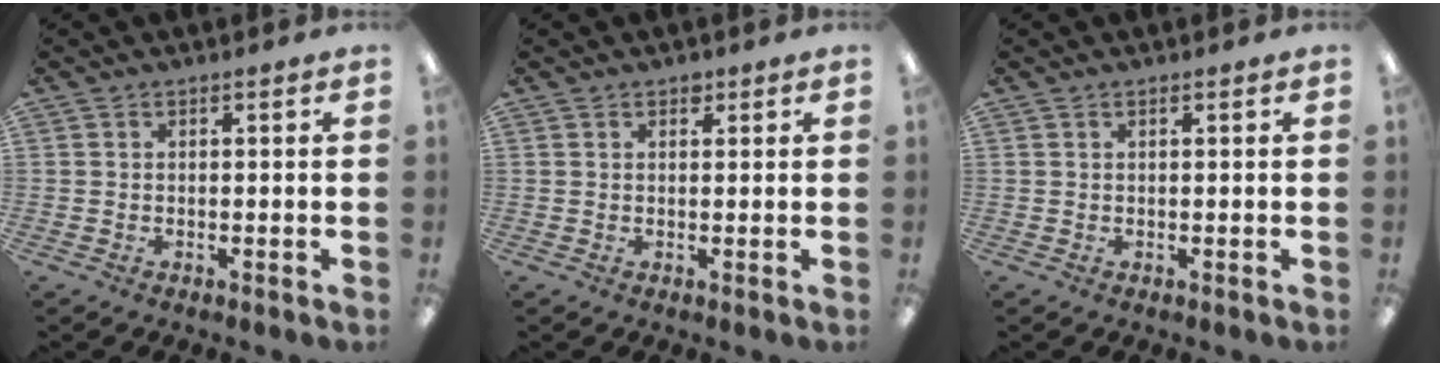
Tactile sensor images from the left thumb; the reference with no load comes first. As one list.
[{"total": 1.5, "force": [1.1, 0.8, 0.6], "torque": [0.004, -0.006, 0.016]}, {"total": 0.0}]